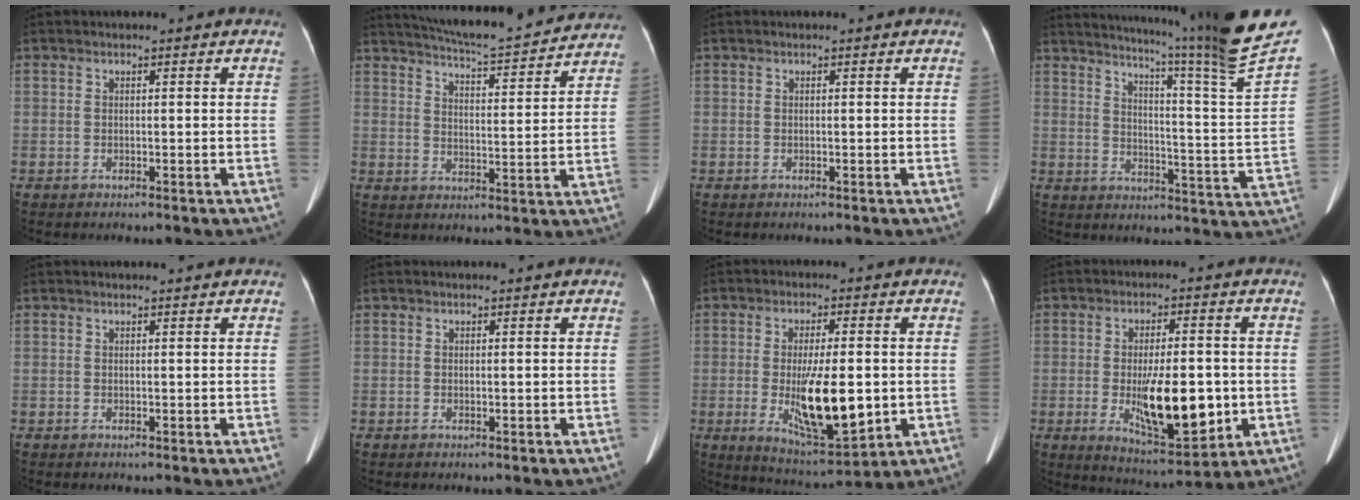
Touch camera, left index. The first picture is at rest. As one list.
[{"total": 17.2, "force": [16.0, 1.6, 6.1], "torque": [-0.100, -0.002, 0.216]}, {"total": 0.0}, {"total": 23.4, "force": [19.3, -2.8, 12.8], "torque": [-0.197, -0.079, 0.249]}, {"total": 0.5, "force": [0.5, -0.1, 0.2], "torque": [-0.008, -0.001, 0.008]}, {"total": 0.0}, {"total": 12.4, "force": [-1.8, 3.3, 11.8], "torque": [-0.205, -0.026, -0.017]}, {"total": 12.6, "force": [-2.2, 4.1, 11.7], "torque": [-0.192, -0.021, -0.024]}]